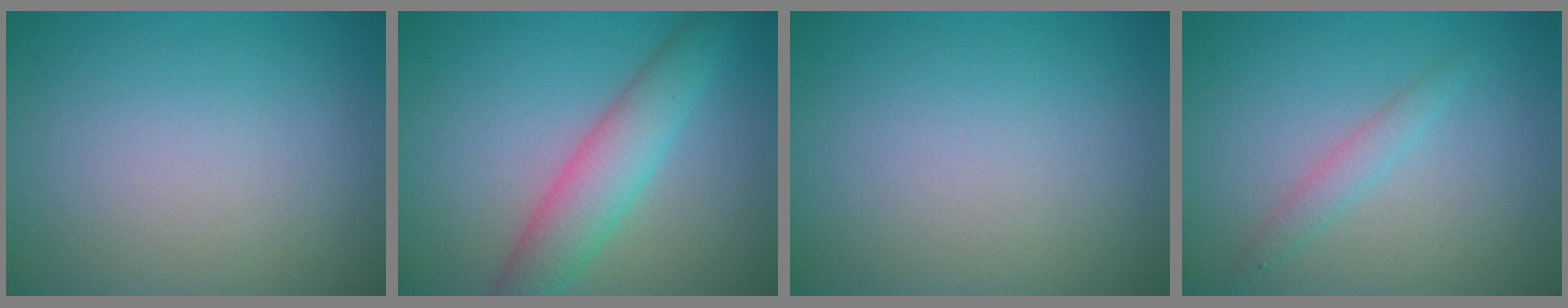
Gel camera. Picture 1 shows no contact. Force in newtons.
{"total": 5.0, "press": 5.0, "slide": 0.1}
{"total": 0.0}
{"total": 1.6, "press": 1.6, "slide": 0.0}